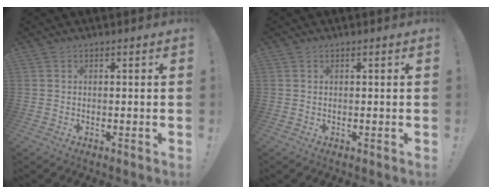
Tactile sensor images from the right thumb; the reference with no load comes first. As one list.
[{"total": 0.0}]